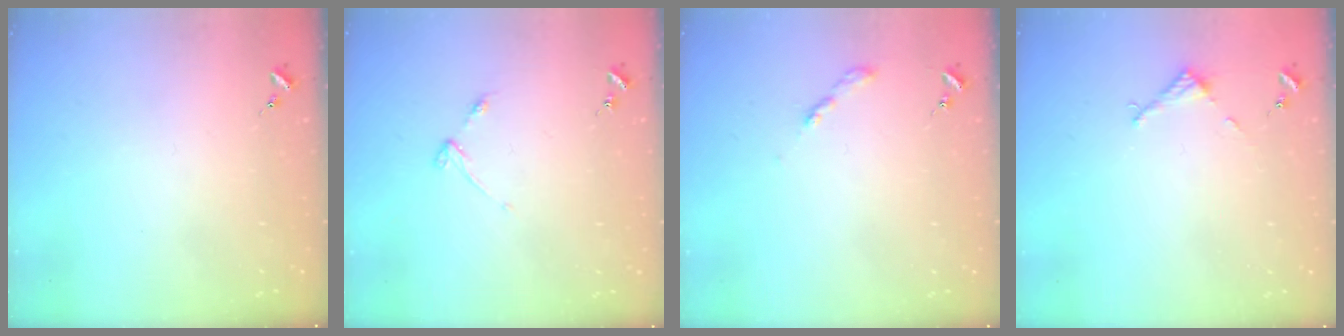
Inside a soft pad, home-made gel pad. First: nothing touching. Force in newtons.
{"total": 2.9, "press": 2.8, "slide": 0.4}
{"total": 2.6, "press": 2.6, "slide": 0.3}
{"total": 2.7, "press": 2.7, "slide": 0.2}